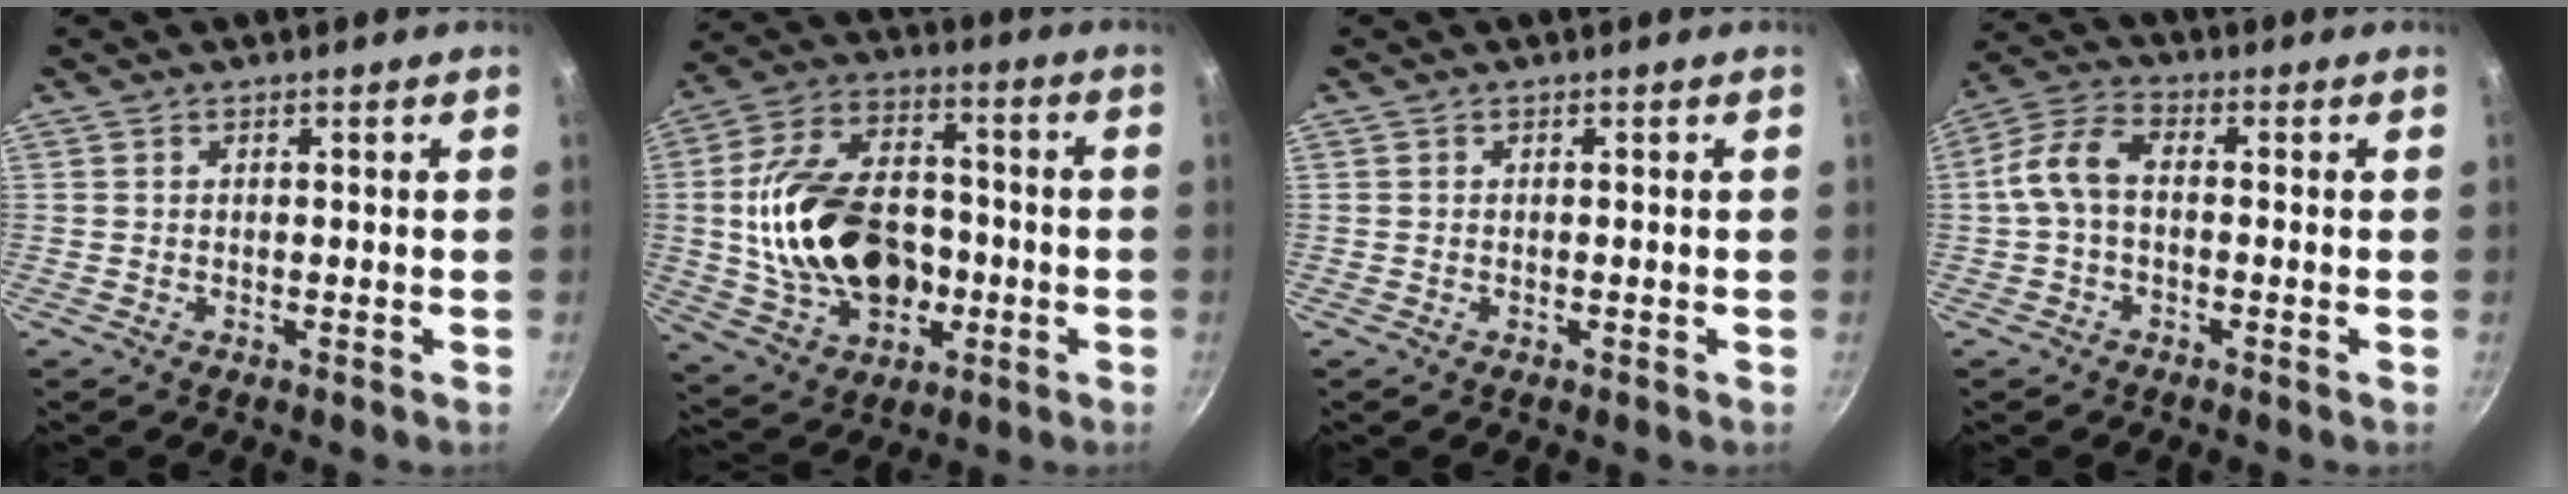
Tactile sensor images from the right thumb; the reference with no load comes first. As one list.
[{"total": 21.5, "force": [-2.1, 14.4, 15.9], "torque": [-0.271, 0.022, -0.026]}, {"total": 0.0}, {"total": 7.7, "force": [-0.3, 4.5, 6.1], "torque": [-0.127, 0.027, -0.015]}]